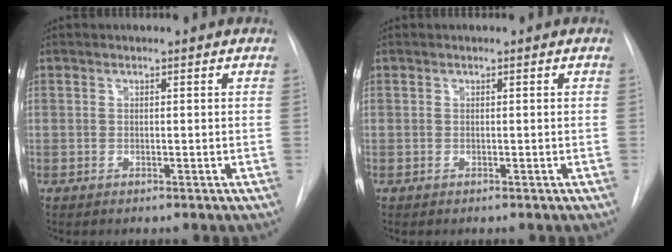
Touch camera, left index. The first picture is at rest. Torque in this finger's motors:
{"motor_torque": [-0.05, 0.07, -0.01, 0.00]}